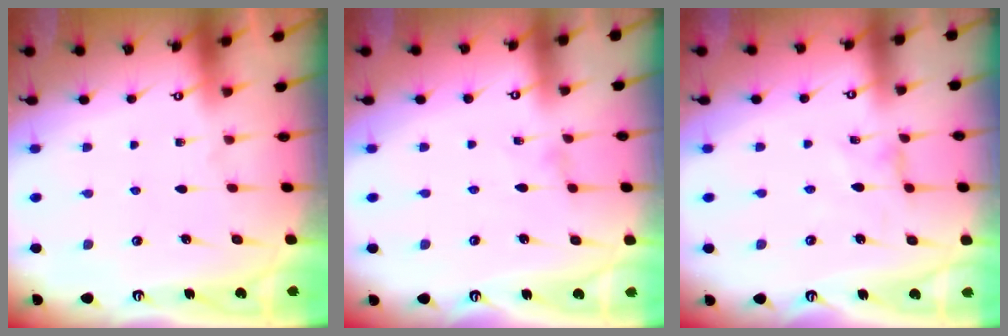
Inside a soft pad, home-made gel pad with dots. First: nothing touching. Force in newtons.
{"total": 0.0}
{"total": 0.0}